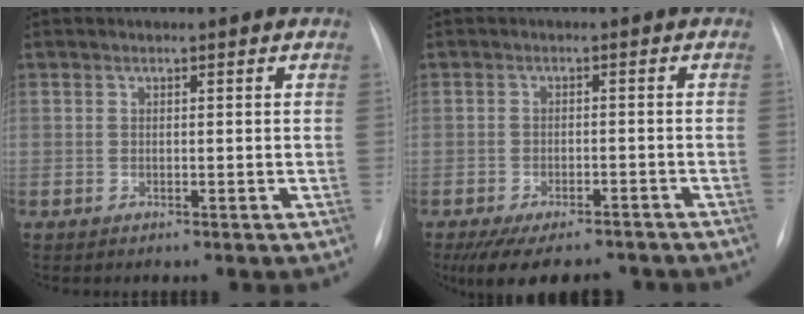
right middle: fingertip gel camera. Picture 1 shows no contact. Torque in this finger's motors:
{"motor_torque": [1.14, -1.00, 0.48, 0.05]}